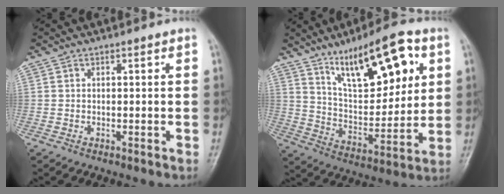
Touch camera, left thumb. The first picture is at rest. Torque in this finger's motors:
{"motor_torque": [0.60, 0.62, 1.64, -1.13, 0.27]}